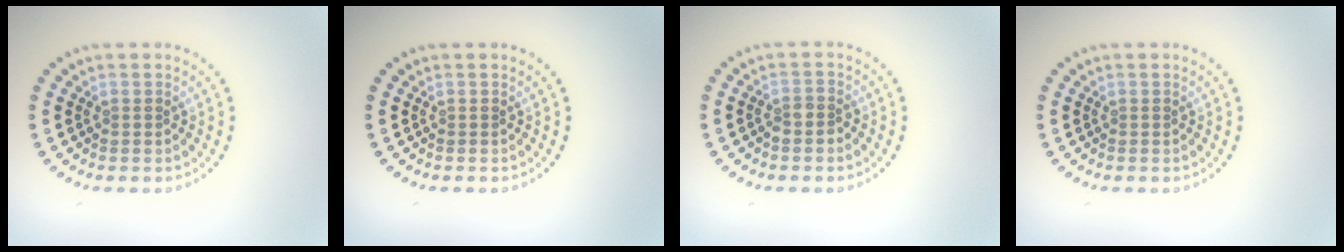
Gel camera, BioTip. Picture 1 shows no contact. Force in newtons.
{"total": 0.0}
{"total": 1.4, "press": 1.2, "slide": 0.8}
{"total": 0.0}